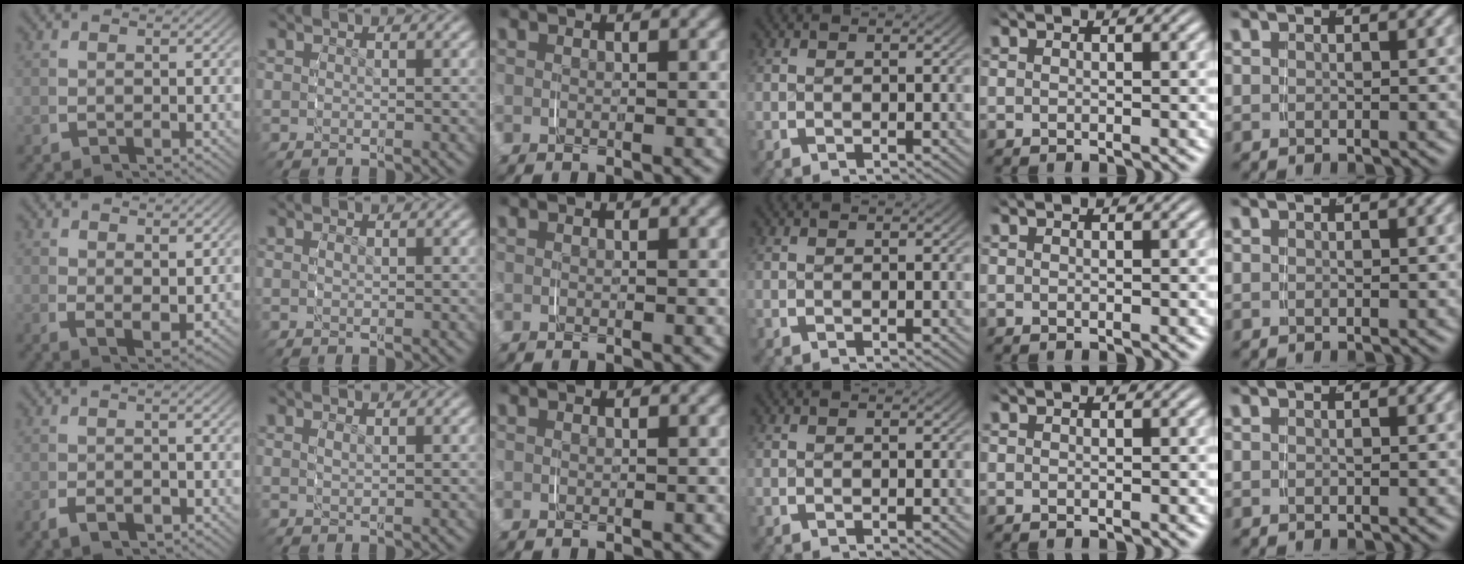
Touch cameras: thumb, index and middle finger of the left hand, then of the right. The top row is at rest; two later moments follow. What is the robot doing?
{"motion": "grasp_and_lifting", "object": "pen bag"}